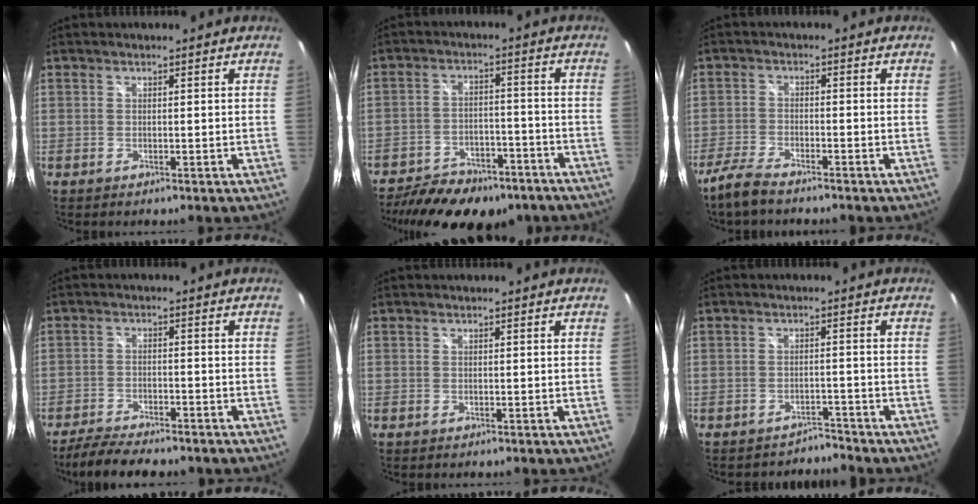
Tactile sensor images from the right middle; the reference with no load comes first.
{"total": 18.4, "force": [-14.0, 8.4, 8.6], "torque": [-0.182, -0.011, -0.191]}
{"total": 5.5, "force": [-4.7, 1.1, 2.7], "torque": [-0.078, -0.012, -0.094]}
{"total": 10.0, "force": [-8.5, 2.3, 4.6], "torque": [-0.113, -0.027, -0.140]}
{"total": 0.0}
{"total": 2.7, "force": [-2.6, 0.6, -0.5], "torque": [0.009, 0.003, -0.043]}